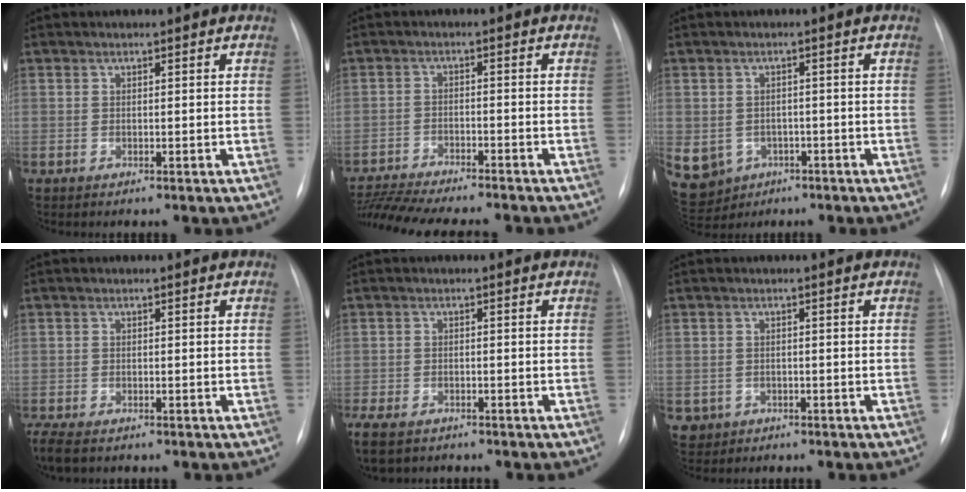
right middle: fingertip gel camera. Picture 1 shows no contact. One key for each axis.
{"total": 14.9, "fx": -13.5, "fy": 1.2, "fz": 6.2, "tx": -0.113, "ty": -0.013, "tz": -0.203}
{"total": 16.4, "fx": -6.7, "fy": 13.9, "fz": 5.8, "tx": -0.187, "ty": 0.001, "tz": -0.077}
{"total": 5.3, "fx": -4.1, "fy": 1.9, "fz": 2.8, "tx": -0.055, "ty": -0.015, "tz": -0.067}
{"total": 9.0, "fx": -6.5, "fy": 4.5, "fz": 4.2, "tx": -0.102, "ty": -0.017, "tz": -0.099}
{"total": 2.4, "fx": -1.2, "fy": 2.1, "fz": -0.1, "tx": -0.001, "ty": 0.007, "tz": -0.016}